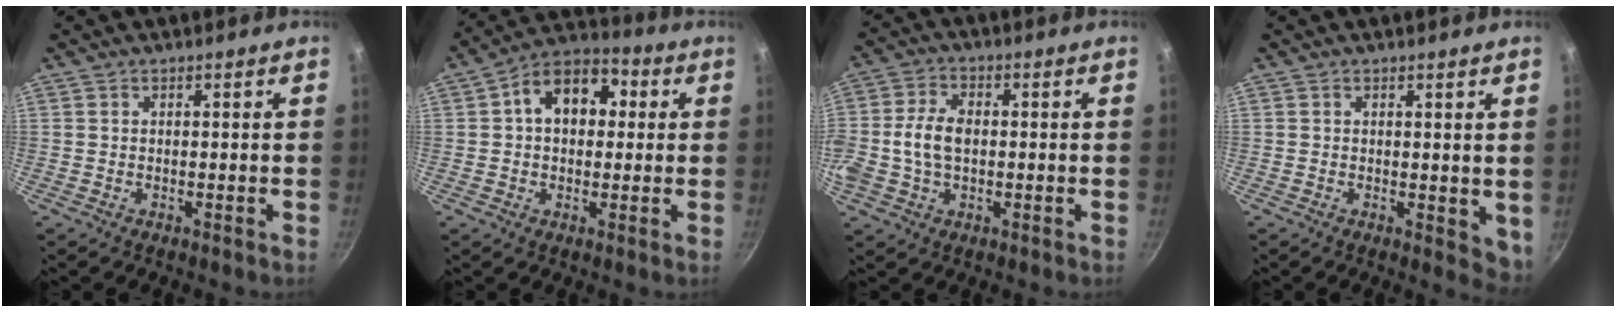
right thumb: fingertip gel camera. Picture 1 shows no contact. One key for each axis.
{"total": 12.1, "fx": 2.2, "fy": 8.5, "fz": 8.3, "tx": -0.084, "ty": 0.027, "tz": 0.015}
{"total": 9.0, "fx": -0.4, "fy": 5.8, "fz": 6.8, "tx": -0.136, "ty": 0.019, "tz": -0.016}
{"total": 4.2, "fx": 0.7, "fy": 2.4, "fz": 3.4, "tx": -0.035, "ty": -0.005, "tz": 0.012}